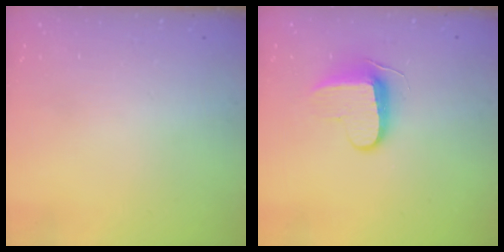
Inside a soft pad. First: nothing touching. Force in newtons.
{"total": 9.1, "press": 9.1, "slide": 1.0}